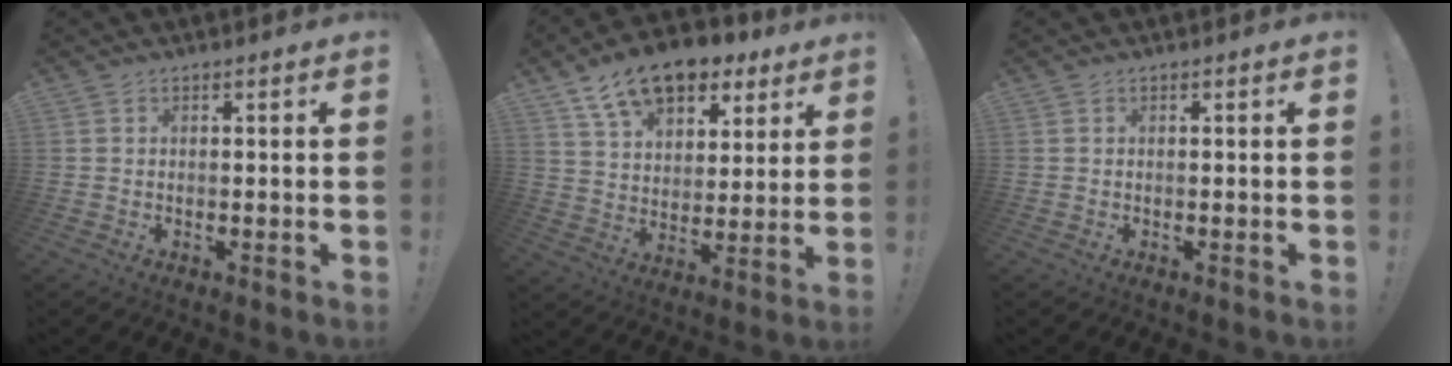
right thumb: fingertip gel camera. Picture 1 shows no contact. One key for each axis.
{"total": 15.3, "fx": 10.3, "fy": 8.4, "fz": 7.5, "tx": -0.126, "ty": -0.066, "tz": 0.189}
{"total": 0.0}